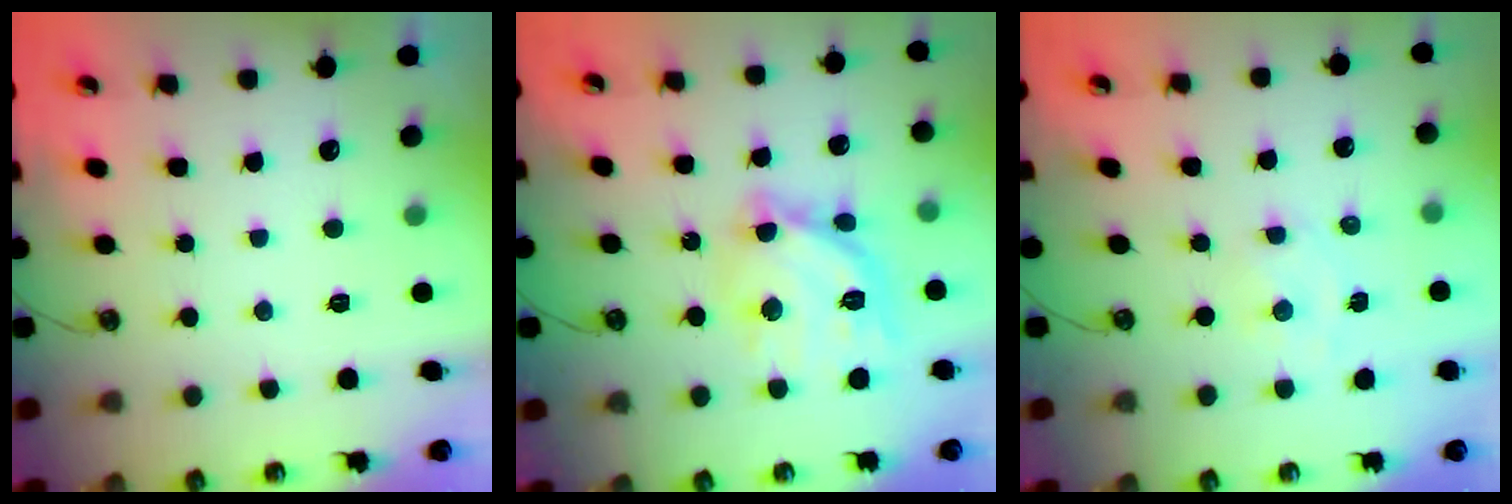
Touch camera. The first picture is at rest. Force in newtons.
{"total": 14.9, "press": 14.8, "slide": 1.1}
{"total": 2.6, "press": 2.6, "slide": 0.1}